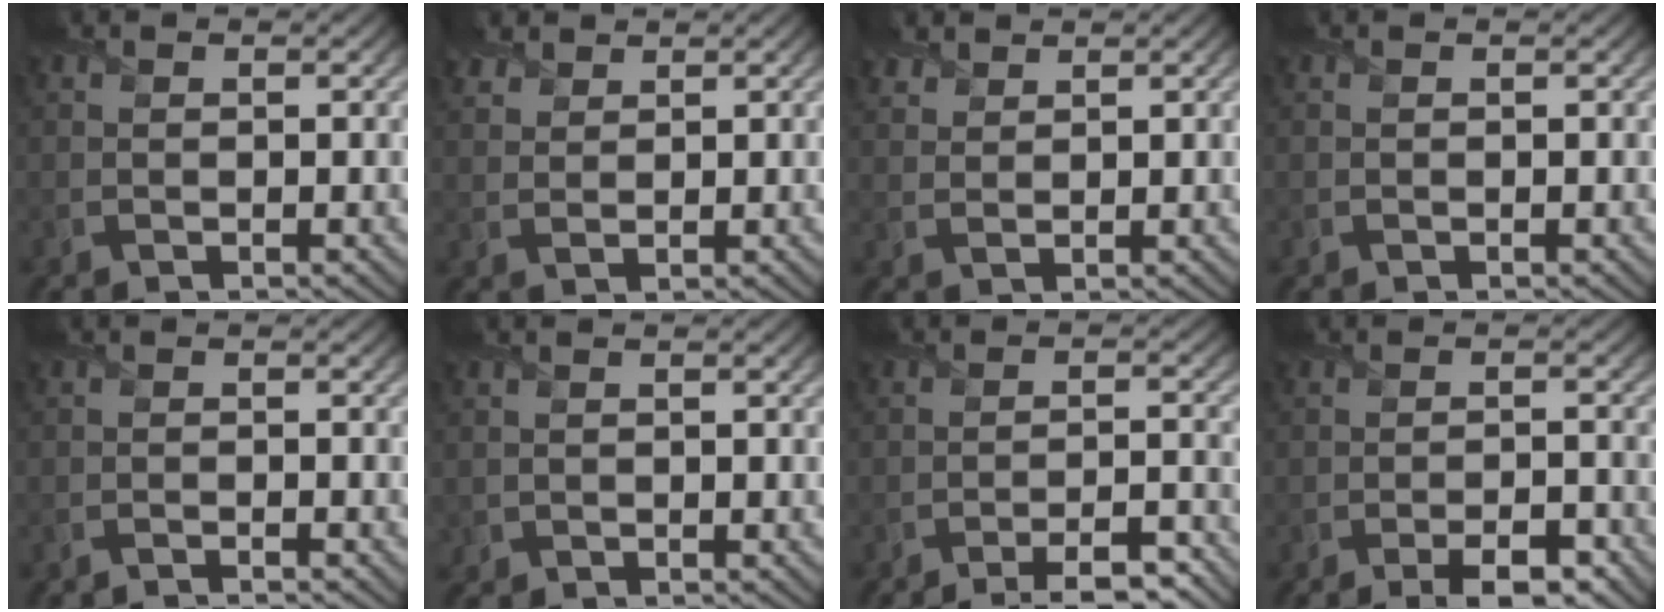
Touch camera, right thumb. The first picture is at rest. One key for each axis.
{"total": 2.9, "fx": 2.3, "fy": 1.4, "fz": 1.0, "tx": -0.027, "ty": 0.006, "tz": 0.053}
{"total": 2.7, "fx": 2.3, "fy": 1.1, "fz": 0.8, "tx": -0.022, "ty": 0.005, "tz": 0.052}
{"total": 0.0}
{"total": 1.2, "fx": -1.1, "fy": 0.0, "fz": 0.5, "tx": -0.007, "ty": -0.001, "tz": -0.024}
{"total": 0.7, "fx": -0.1, "fy": 0.7, "fz": 0.0, "tx": 0.002, "ty": -0.007, "tz": -0.003}
{"total": 8.5, "fx": -6.7, "fy": 1.7, "fz": 4.9, "tx": -0.076, "ty": 0.008, "tz": -0.098}
{"total": 5.5, "fx": -3.8, "fy": 1.5, "fz": 3.7, "tx": -0.060, "ty": 0.002, "tz": -0.054}